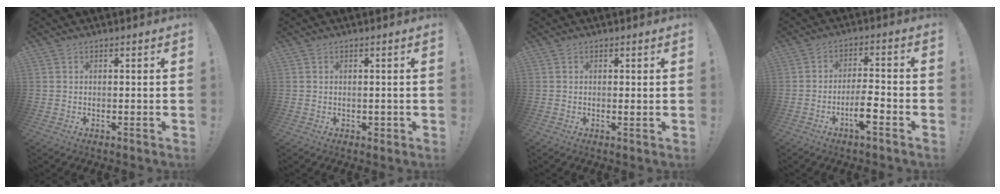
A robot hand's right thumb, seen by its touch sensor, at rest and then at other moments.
{"total": 1.1, "force": [-0.2, 1.0, 0.5], "torque": [0.001, 0.000, -0.004]}
{"total": 0.7, "force": [0.3, -0.1, 0.7], "torque": [0.002, -0.006, 0.002]}
{"total": 8.4, "force": [-3.9, 1.9, 7.2], "torque": [-0.128, 0.014, -0.069]}